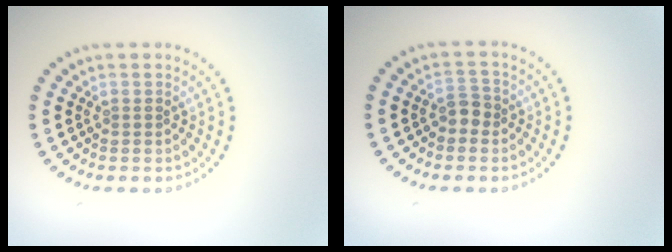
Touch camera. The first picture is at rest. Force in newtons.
{"total": 1.5, "press": 1.4, "slide": 0.5}